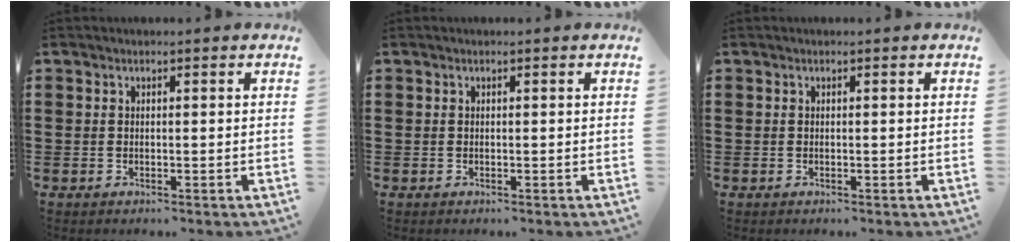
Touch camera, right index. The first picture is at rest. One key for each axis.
{"total": 0.0}
{"total": 0.0}